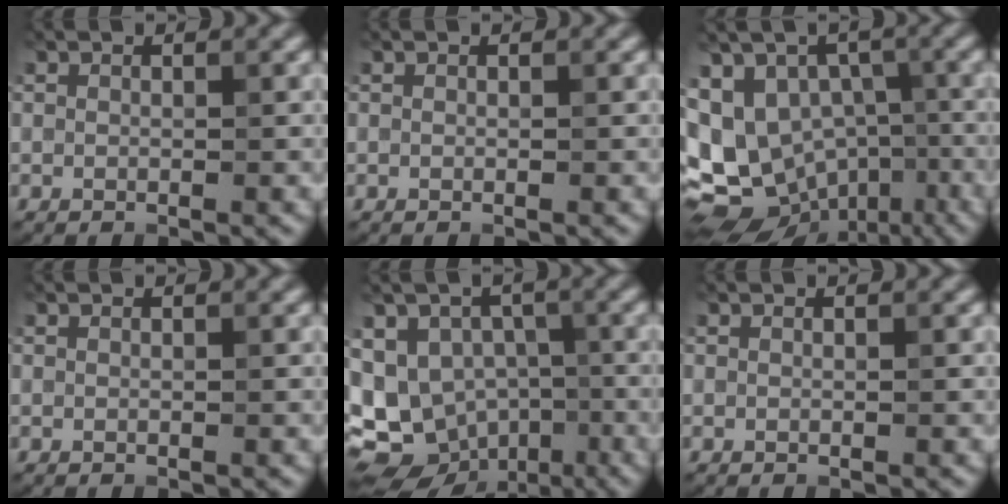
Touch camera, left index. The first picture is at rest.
{"total": 0.0}
{"total": 13.7, "force": [-2.5, 10.3, 8.6], "torque": [-0.160, -0.005, -0.002]}
{"total": 0.0}
{"total": 10.8, "force": [-4.1, 8.5, 5.3], "torque": [-0.086, -0.006, -0.061]}
{"total": 0.0}